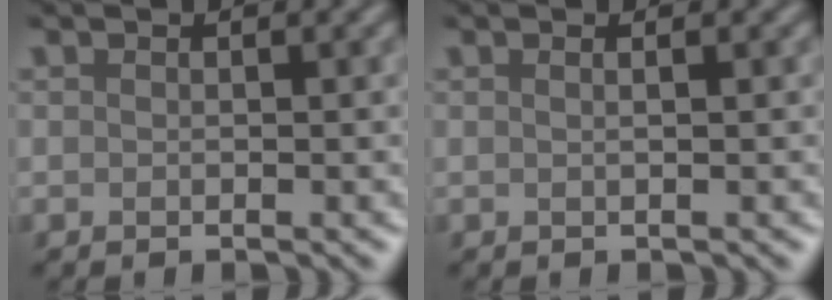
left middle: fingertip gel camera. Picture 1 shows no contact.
{"total": 1.4, "force": [0.5, 0.7, 1.1], "torque": [0.001, 0.004, -0.013]}